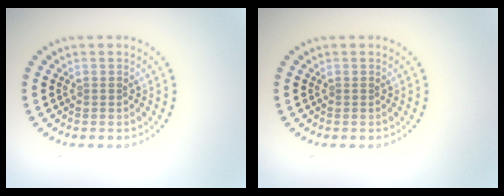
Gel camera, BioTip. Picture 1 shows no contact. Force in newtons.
{"total": 0.0}